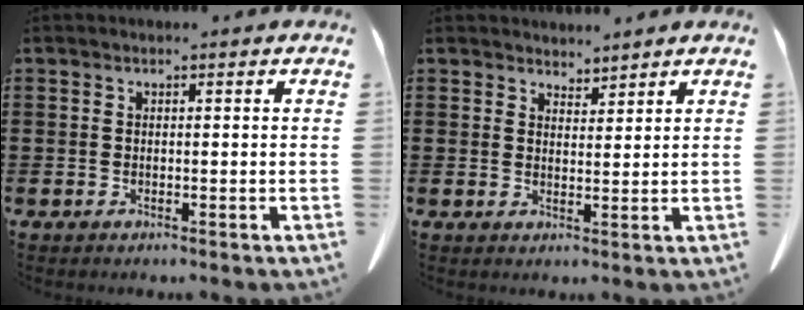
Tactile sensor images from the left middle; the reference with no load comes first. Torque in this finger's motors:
{"motor_torque": [-0.25, 0.29, -0.04, -0.01]}